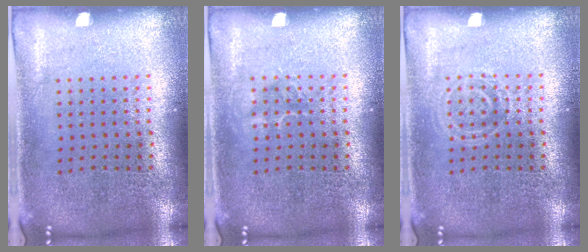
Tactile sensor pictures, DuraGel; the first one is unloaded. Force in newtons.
{"total": 1.0, "press": 0.9, "slide": 0.2}
{"total": 1.2, "press": 1.2, "slide": 0.3}